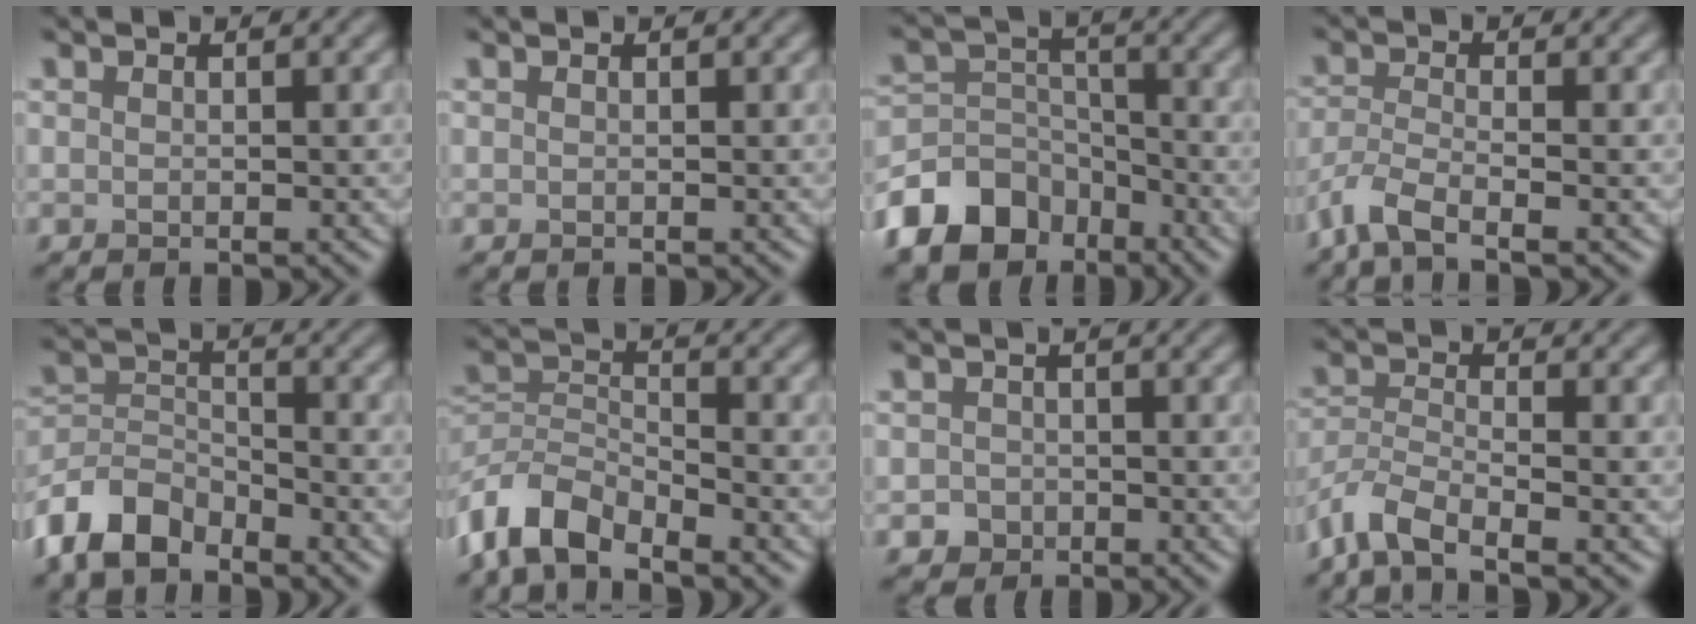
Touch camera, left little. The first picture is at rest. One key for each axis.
{"total": 0.0}
{"total": 8.8, "fx": -5.8, "fy": 5.9, "fz": 3.1, "tx": -0.050, "ty": 0.006, "tz": -0.120}
{"total": 3.8, "fx": -2.7, "fy": 0.9, "fz": 2.6, "tx": -0.060, "ty": -0.012, "tz": -0.068}
{"total": 5.8, "fx": -4.6, "fy": 2.7, "fz": 2.3, "tx": -0.045, "ty": -0.003, "tz": -0.102}
{"total": 6.1, "fx": -4.8, "fy": 2.5, "fz": 2.9, "tx": -0.052, "ty": -0.002, "tz": -0.105}
{"total": 1.4, "fx": -0.6, "fy": 1.3, "fz": 0.2, "tx": 0.007, "ty": -0.002, "tz": -0.012}
{"total": 4.7, "fx": -3.6, "fy": 1.3, "fz": 2.8, "tx": -0.057, "ty": -0.006, "tz": -0.081}